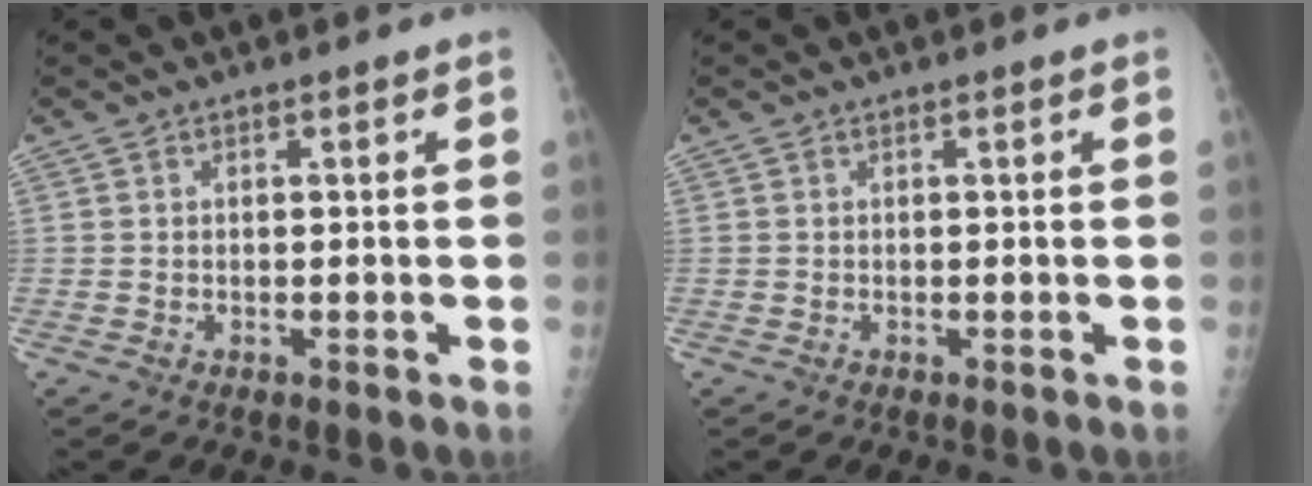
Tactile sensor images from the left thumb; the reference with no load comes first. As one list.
[{"total": 0.0}]